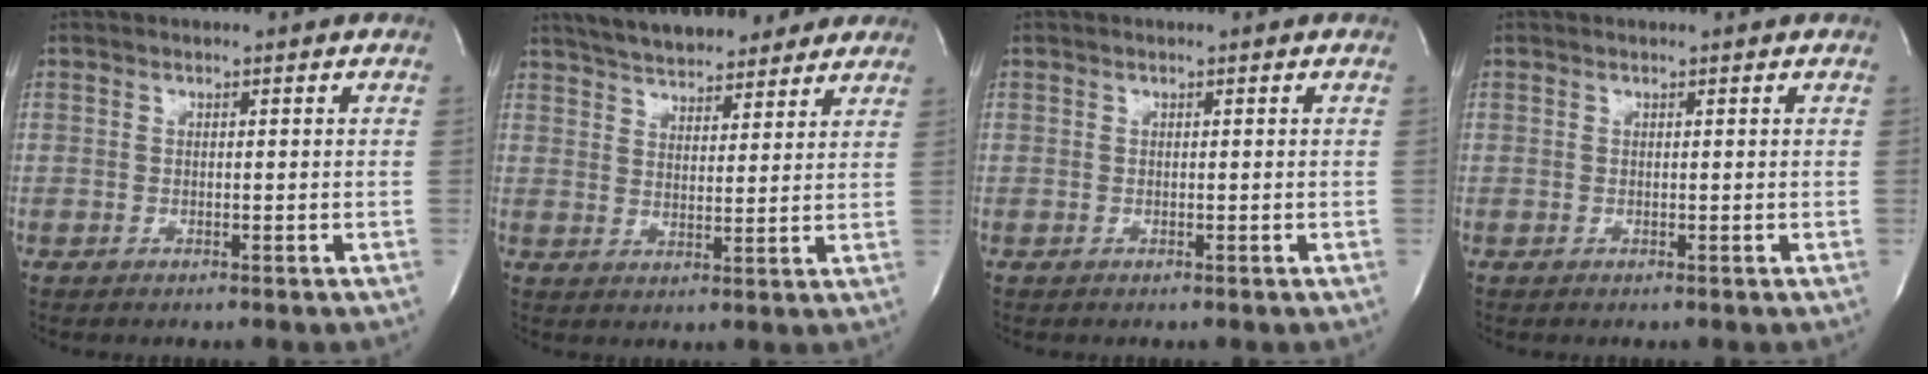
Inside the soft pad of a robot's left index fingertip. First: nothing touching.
{"total": 17.2, "force": [14.8, 5.4, 7.1], "torque": [-0.115, 0.029, 0.209]}
{"total": 0.0}
{"total": 0.8, "force": [0.8, -0.1, 0.0], "torque": [-0.006, 0.002, 0.009]}